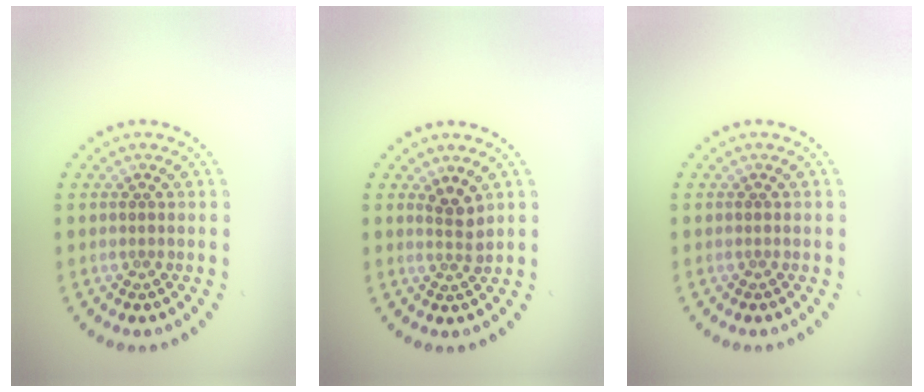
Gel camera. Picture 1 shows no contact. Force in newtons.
{"total": 1.8, "press": 1.4, "slide": 1.1}
{"total": 0.0}